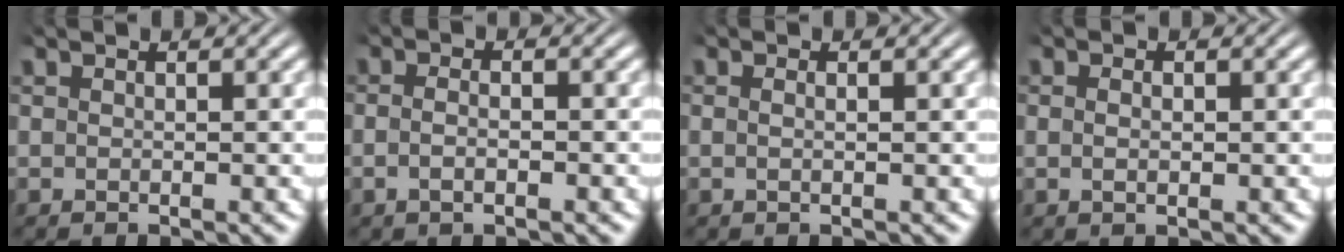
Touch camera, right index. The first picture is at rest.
{"total": 1.8, "force": [-1.0, 0.4, 1.5], "torque": [-0.034, -0.006, -0.015]}
{"total": 0.7, "force": [-0.1, -0.1, 0.7], "torque": [-0.015, -0.004, -0.002]}
{"total": 0.9, "force": [-0.1, 0.2, 0.9], "torque": [-0.018, -0.005, 0.000]}